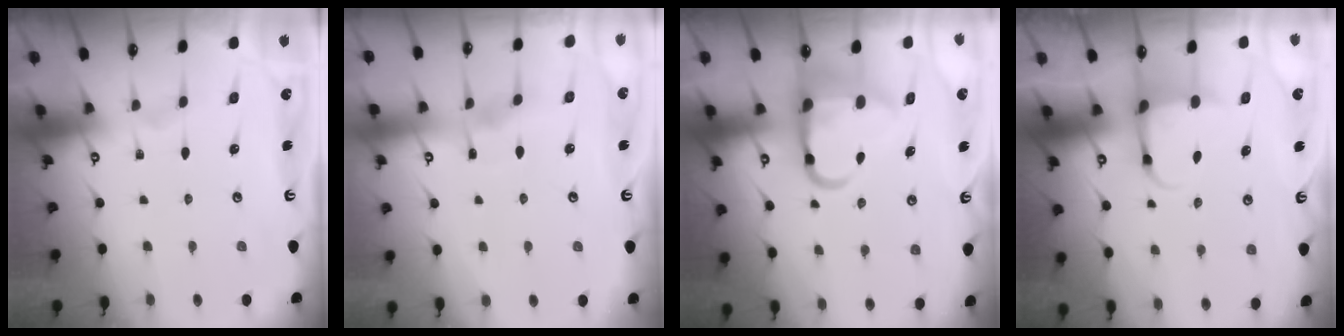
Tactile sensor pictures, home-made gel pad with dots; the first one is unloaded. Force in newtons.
{"total": 3.2, "press": 3.2, "slide": 0.4}
{"total": 10.7, "press": 10.5, "slide": 2.1}
{"total": 3.9, "press": 3.8, "slide": 0.9}